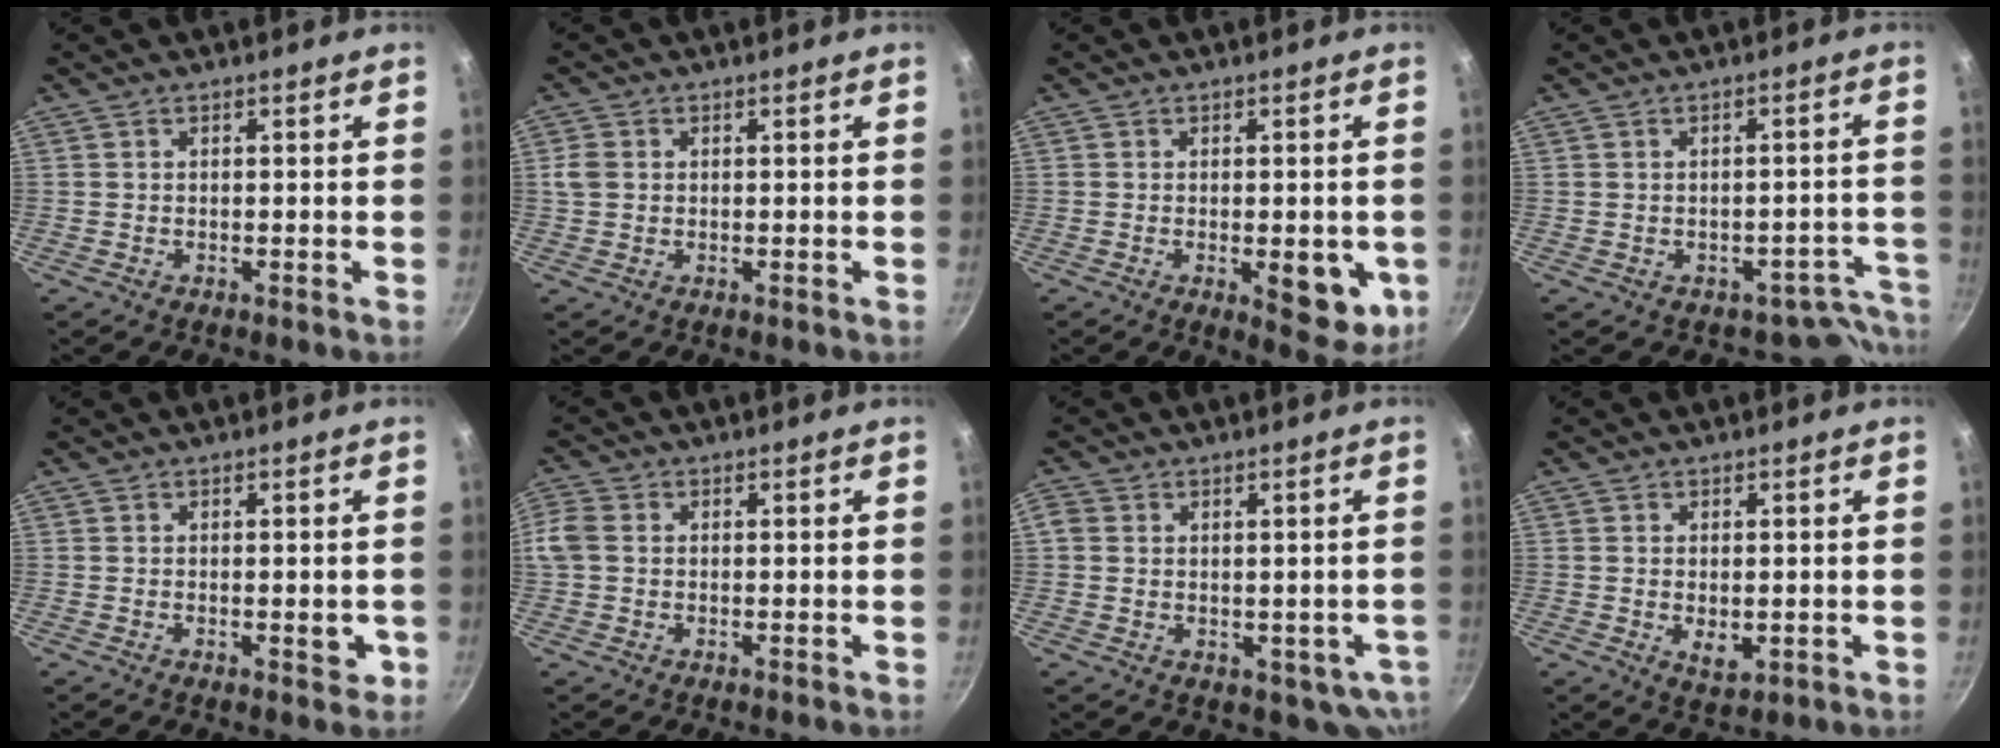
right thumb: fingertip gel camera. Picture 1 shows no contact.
{"total": 2.9, "force": [0.4, 2.4, 1.5], "torque": [-0.026, 0.002, 0.007]}
{"total": 9.3, "force": [-1.9, 4.3, 8.1], "torque": [-0.065, -0.007, -0.017]}
{"total": 7.3, "force": [-4.7, 5.2, 2.1], "torque": [0.050, 0.051, -0.047]}
{"total": 2.9, "force": [-0.5, 1.4, 2.5], "torque": [-0.022, -0.002, -0.006]}
{"total": 4.6, "force": [0.2, 3.7, 2.8], "torque": [-0.064, 0.007, -0.003]}
{"total": 7.9, "force": [-0.3, 6.4, 4.6], "torque": [-0.050, 0.008, 0.012]}
{"total": 3.9, "force": [-0.3, 2.4, 3.1], "torque": [-0.049, -0.012, 0.002]}